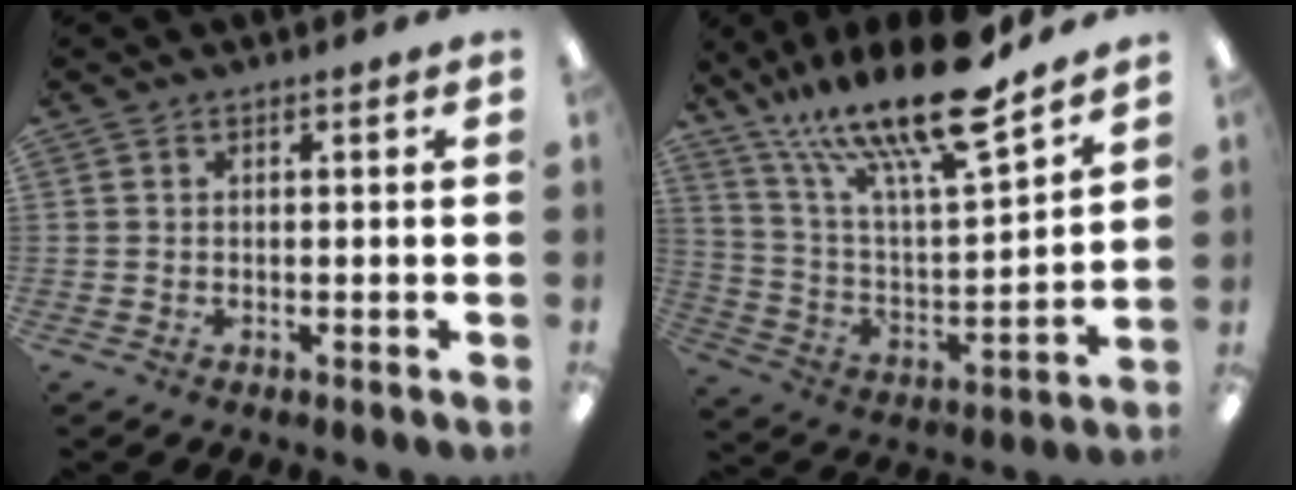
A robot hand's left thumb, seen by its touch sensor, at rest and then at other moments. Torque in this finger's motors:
{"motor_torque": [0.32, 0.24, 1.47, -1.30, 0.22]}